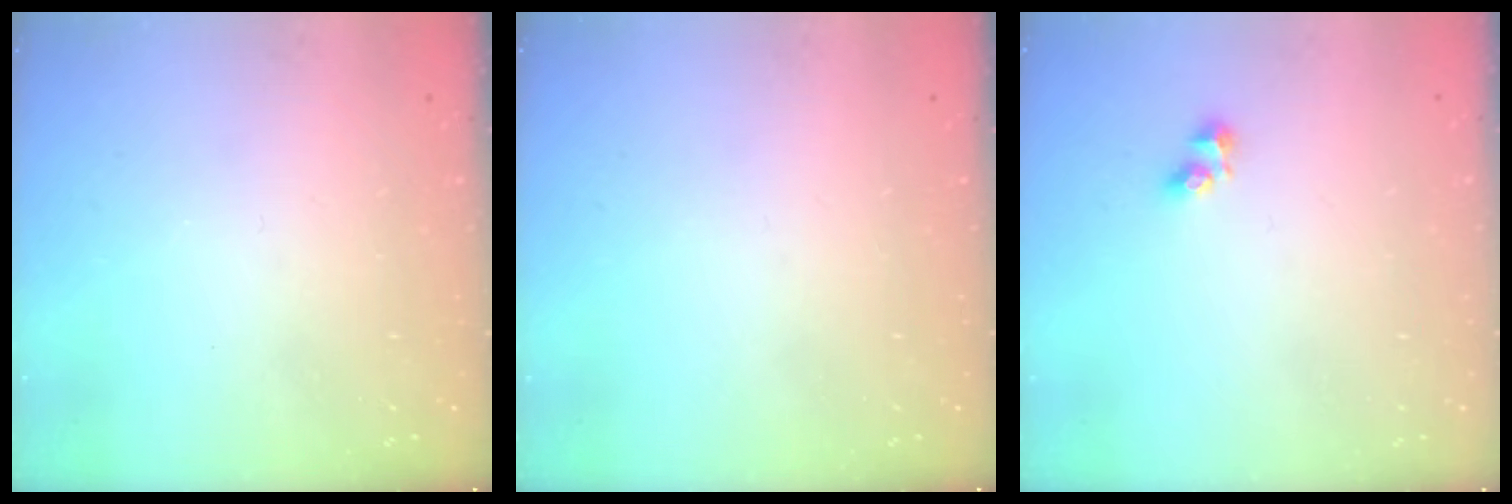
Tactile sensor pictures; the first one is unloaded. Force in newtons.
{"total": 0.0}
{"total": 3.7, "press": 3.5, "slide": 1.3}